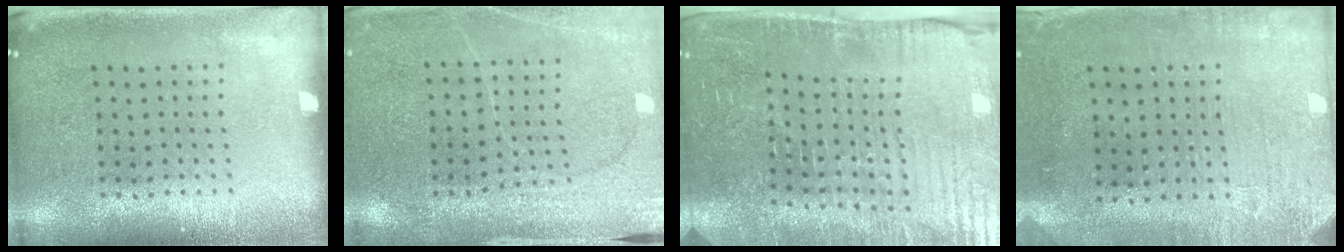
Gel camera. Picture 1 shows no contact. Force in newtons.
{"total": 2.7, "press": 2.7, "slide": 0.4}
{"total": 4.6, "press": 4.6, "slide": 0.7}
{"total": 3.1, "press": 2.5, "slide": 1.8}